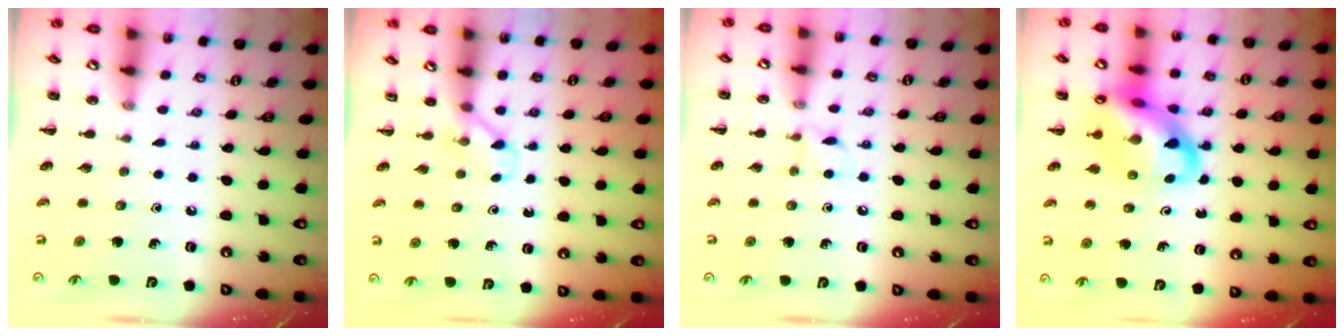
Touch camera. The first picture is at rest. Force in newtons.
{"total": 2.8, "press": 2.6, "slide": 1.0}
{"total": 5.3, "press": 5.2, "slide": 1.3}
{"total": 14.8, "press": 14.3, "slide": 4.0}